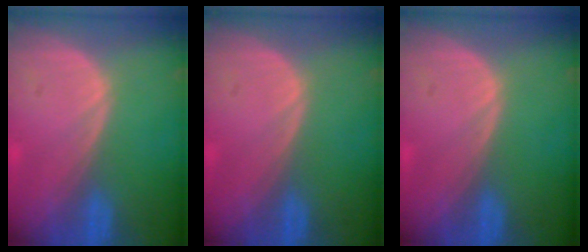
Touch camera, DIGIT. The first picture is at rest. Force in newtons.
{"total": 0.0}
{"total": 0.0}